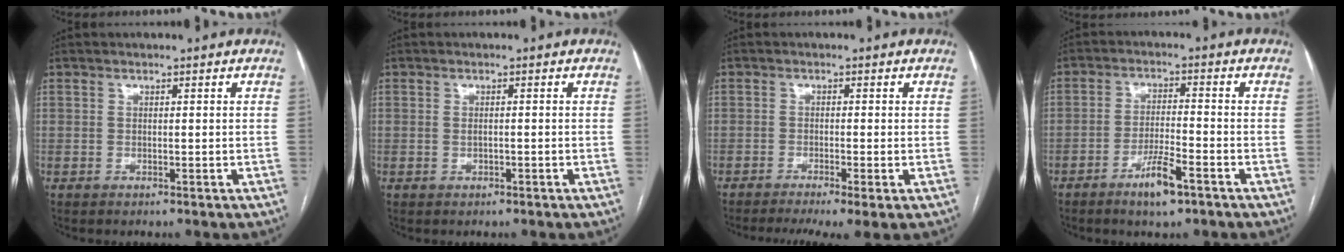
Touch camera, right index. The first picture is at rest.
{"total": 0.7, "force": [-0.1, 0.3, 0.6], "torque": [-0.016, -0.001, -0.001]}
{"total": 6.4, "force": [-4.2, 0.5, 4.8], "torque": [-0.078, -0.010, -0.070]}
{"total": 5.8, "force": [-3.6, 0.8, 4.5], "torque": [-0.088, -0.005, -0.063]}